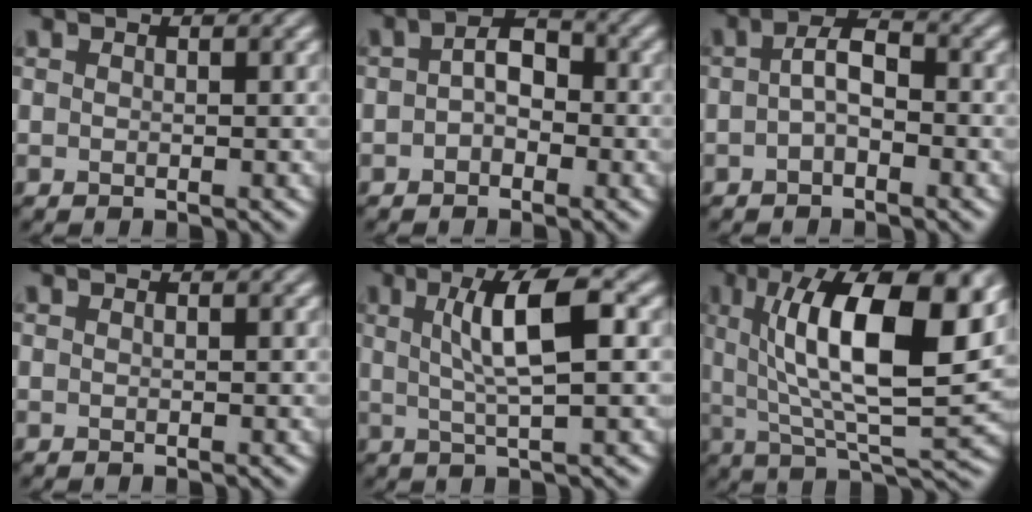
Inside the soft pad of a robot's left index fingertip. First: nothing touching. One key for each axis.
{"total": 2.8, "fx": -0.4, "fy": 1.8, "fz": 2.1, "tx": -0.035, "ty": 0.007, "tz": -0.015}
{"total": 2.7, "fx": -0.5, "fy": 1.3, "fz": 2.3, "tx": -0.044, "ty": 0.008, "tz": -0.015}
{"total": 0.0}
{"total": 5.8, "fx": 1.3, "fy": 1.2, "fz": 5.5, "tx": -0.093, "ty": 0.008, "tz": 0.023}
{"total": 12.9, "fx": 3.7, "fy": 3.7, "fz": 11.8, "tx": -0.182, "ty": 0.006, "tz": 0.062}